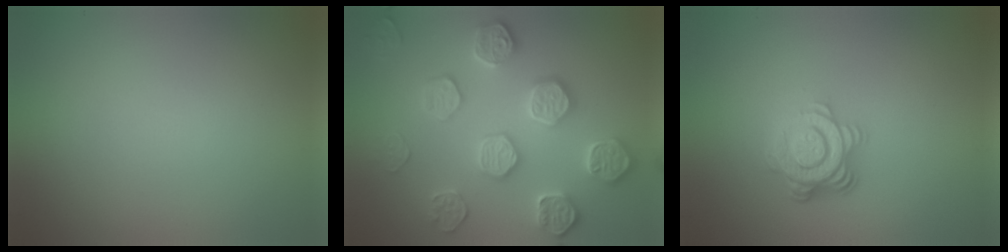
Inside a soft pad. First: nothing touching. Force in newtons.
{"total": 4.7, "press": 4.7, "slide": 0.6}
{"total": 4.7, "press": 3.4, "slide": 3.2}